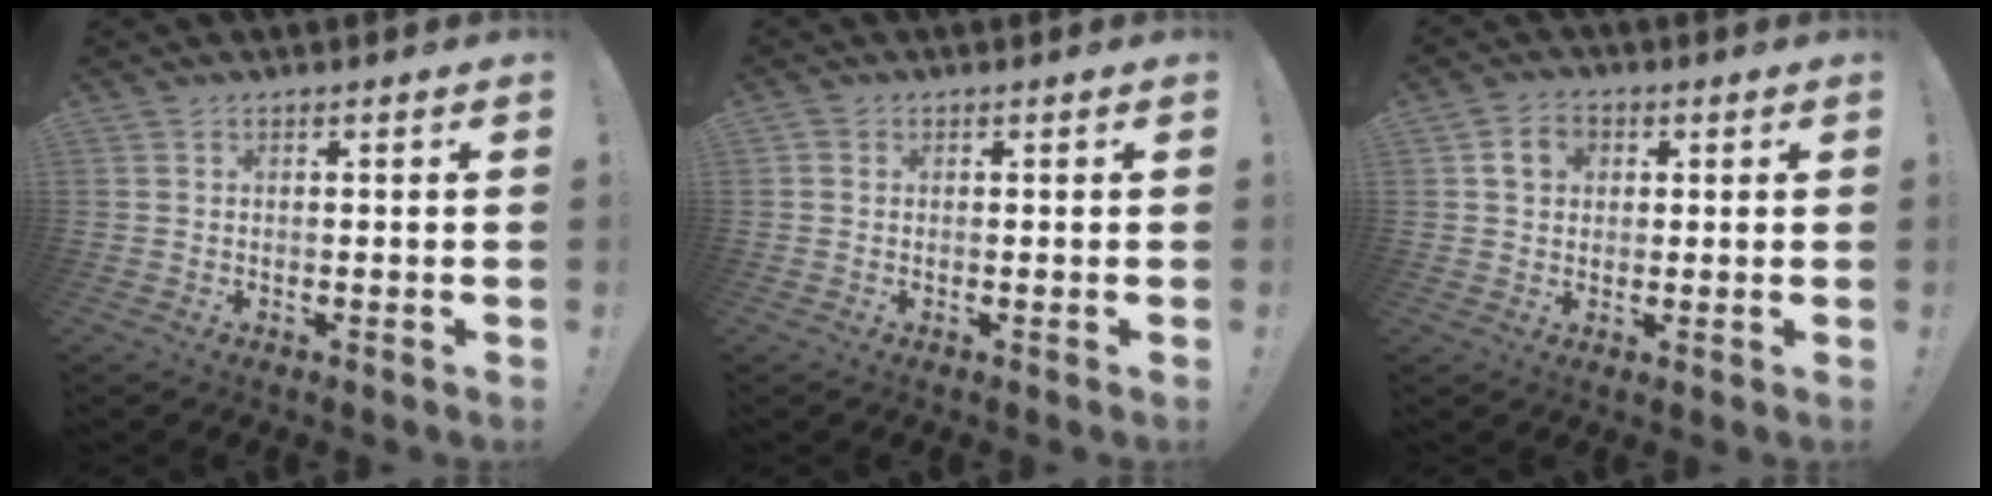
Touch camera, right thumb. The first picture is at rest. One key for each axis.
{"total": 0.7, "fx": 0.1, "fy": 0.7, "fz": 0.1, "tx": -0.007, "ty": 0.004, "tz": 0.003}
{"total": 6.0, "fx": 1.8, "fy": 4.9, "fz": 2.9, "tx": -0.035, "ty": 0.003, "tz": 0.032}